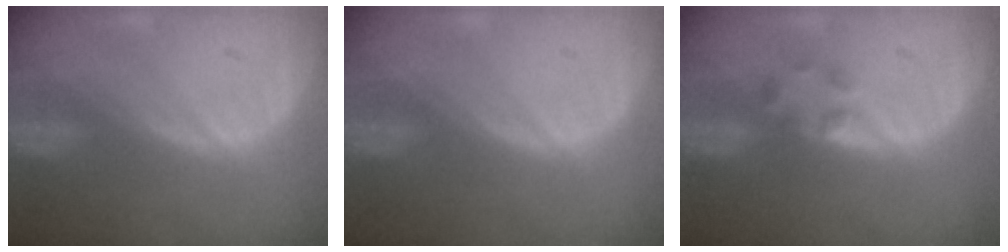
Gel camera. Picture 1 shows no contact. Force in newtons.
{"total": 0.6, "press": 0.0, "slide": 0.6}
{"total": 2.0, "press": 1.9, "slide": 0.8}